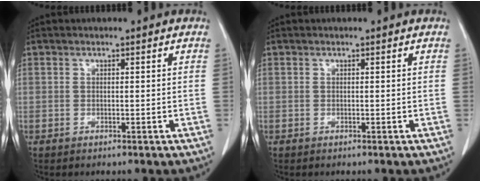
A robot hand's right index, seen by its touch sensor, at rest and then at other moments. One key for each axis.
{"total": 0.0}